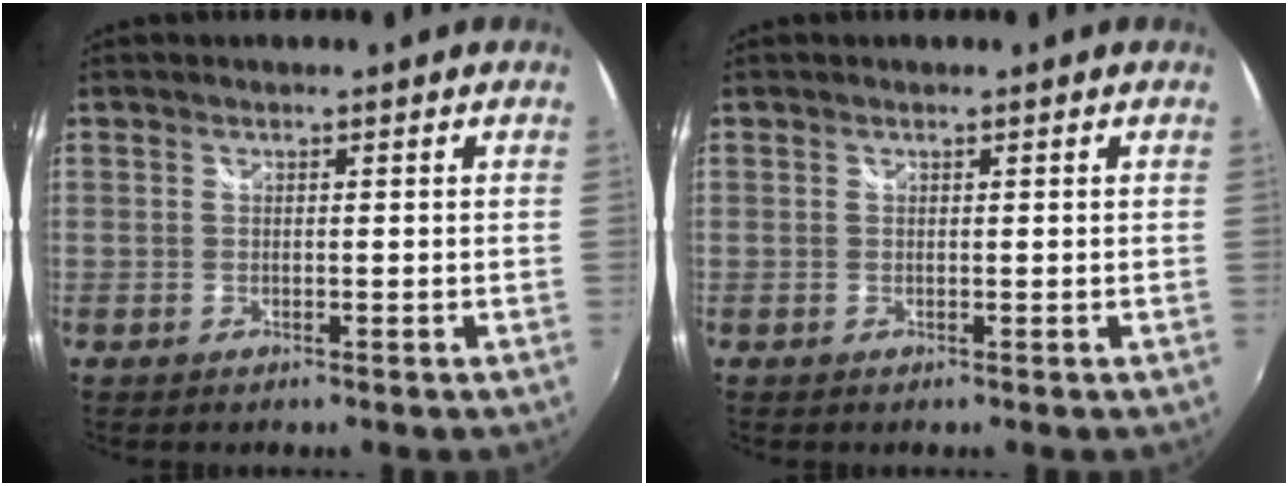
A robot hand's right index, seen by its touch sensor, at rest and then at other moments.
{"total": 0.0}